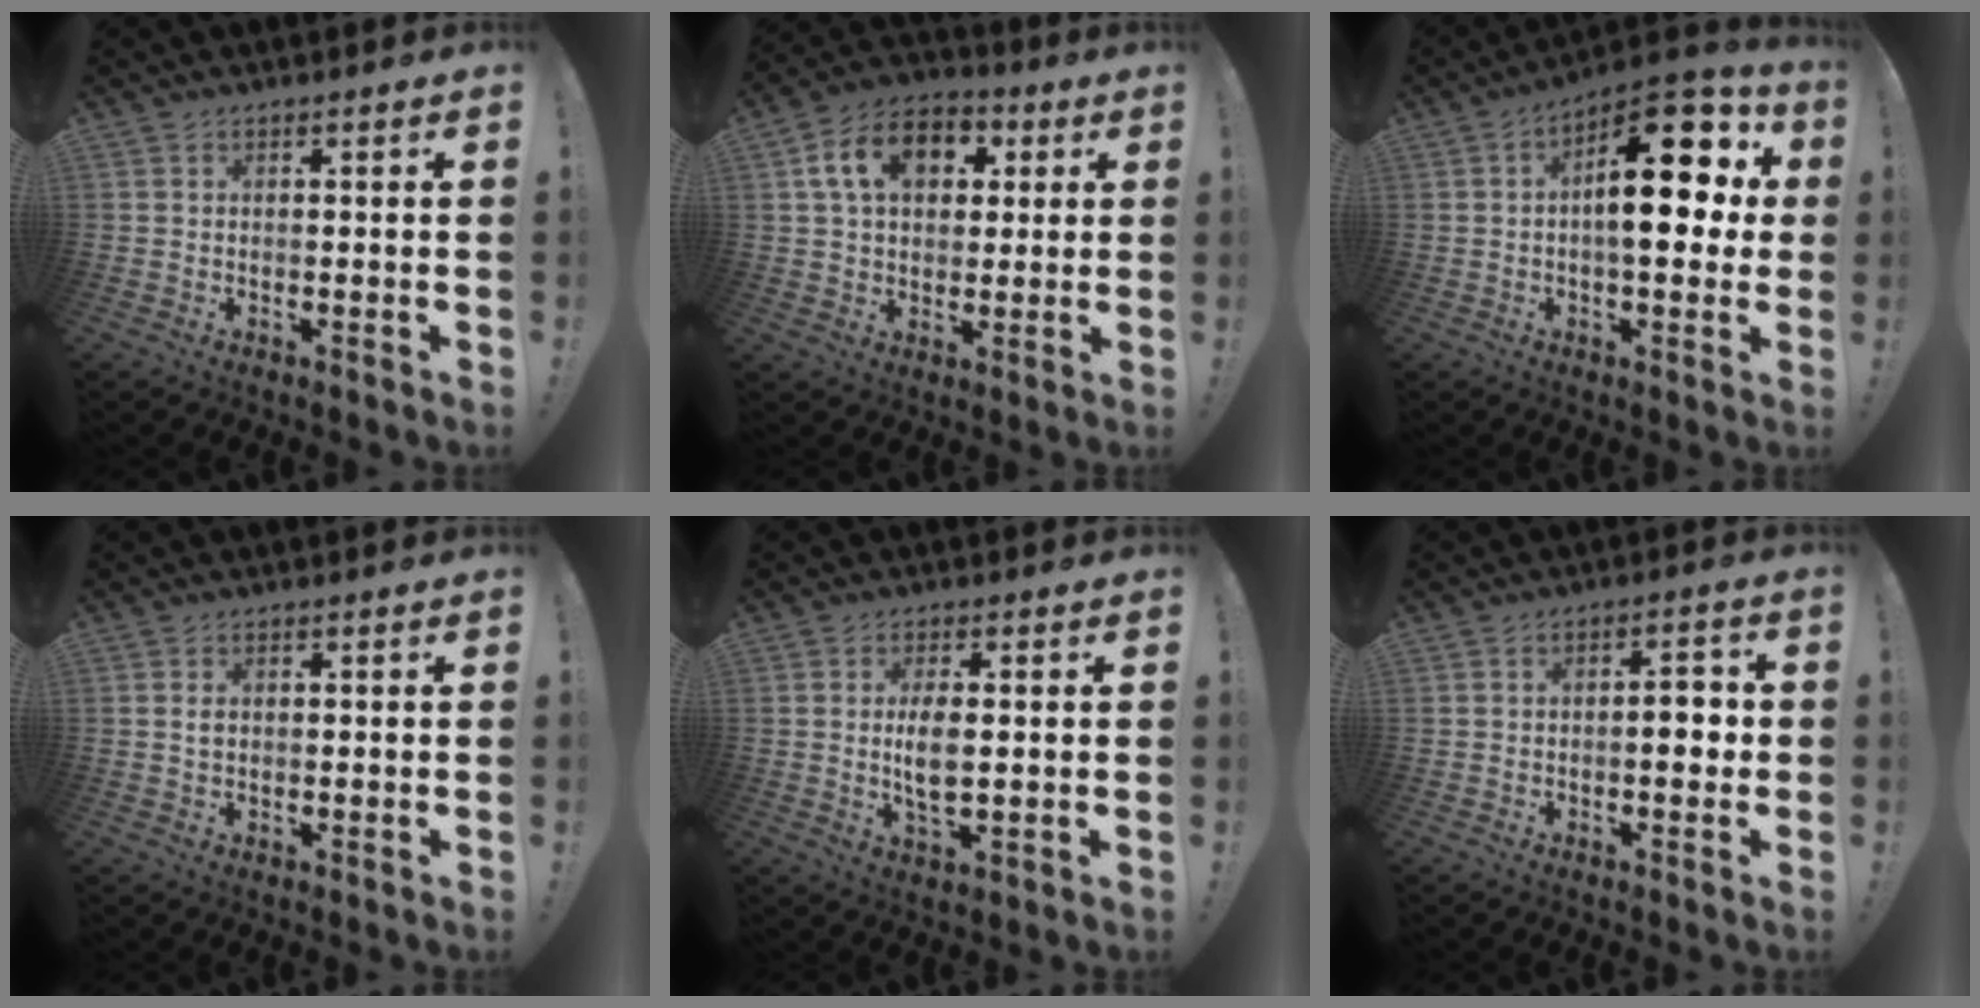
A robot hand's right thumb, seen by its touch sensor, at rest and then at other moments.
{"total": 14.4, "force": [4.7, 10.3, 8.9], "torque": [-0.144, 0.002, 0.090]}
{"total": 19.2, "force": [3.4, 8.9, 16.7], "torque": [-0.219, -0.018, 0.053]}
{"total": 1.1, "force": [0.0, 1.0, 0.5], "torque": [-0.011, 0.005, 0.000]}
{"total": 6.4, "force": [0.2, 2.9, 5.7], "torque": [-0.109, -0.011, -0.003]}
{"total": 5.3, "force": [-0.8, 2.5, 4.6], "torque": [-0.068, 0.010, -0.018]}